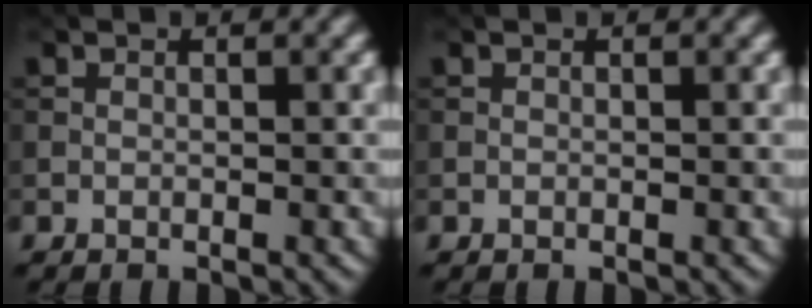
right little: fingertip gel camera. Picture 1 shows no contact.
{"total": 0.0}